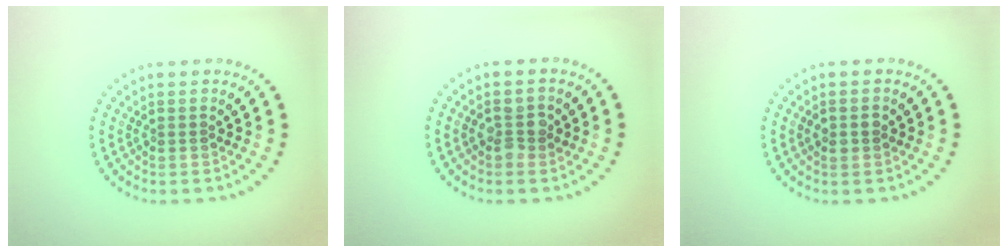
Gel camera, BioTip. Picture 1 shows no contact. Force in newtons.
{"total": 2.0, "press": 2.0, "slide": 0.2}
{"total": 1.7, "press": 1.7, "slide": 0.1}